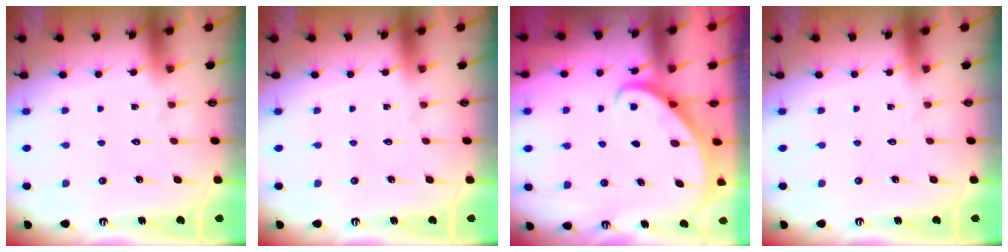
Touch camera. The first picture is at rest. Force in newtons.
{"total": 0.0}
{"total": 2.7, "press": 2.7, "slide": 0.2}
{"total": 0.0}